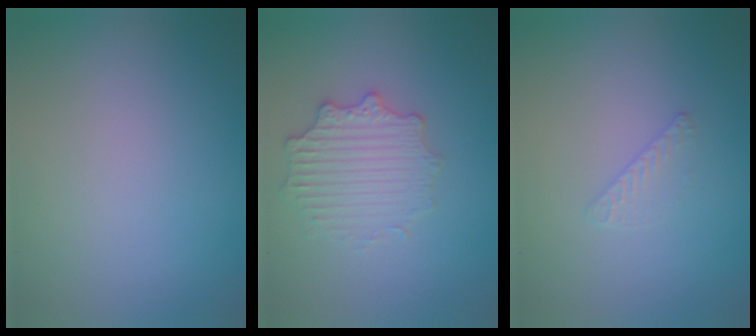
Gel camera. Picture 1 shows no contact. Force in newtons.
{"total": 2.9, "press": 2.9, "slide": 0.6}
{"total": 0.6, "press": 0.3, "slide": 0.5}